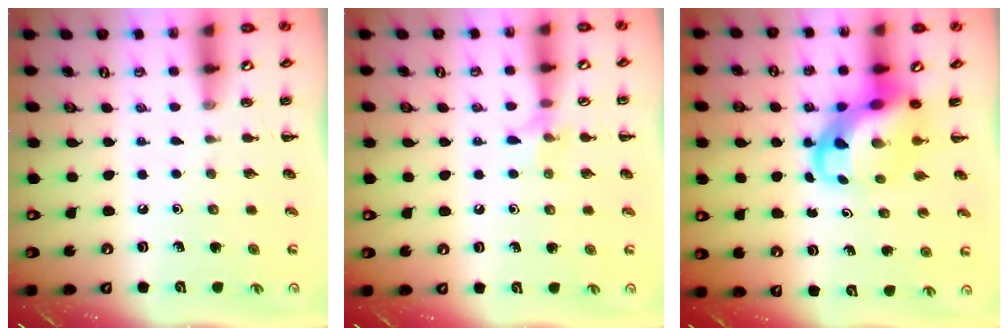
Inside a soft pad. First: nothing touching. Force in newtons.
{"total": 6.3, "press": 6.1, "slide": 1.5}
{"total": 7.2, "press": 6.9, "slide": 2.0}